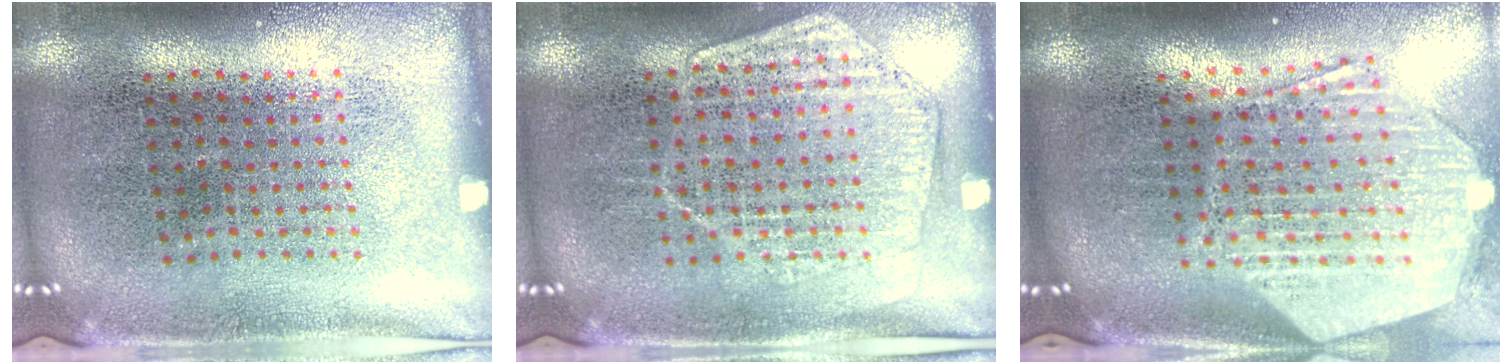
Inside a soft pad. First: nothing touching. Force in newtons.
{"total": 1.4, "press": 1.4, "slide": 0.3}
{"total": 3.0, "press": 2.4, "slide": 1.8}